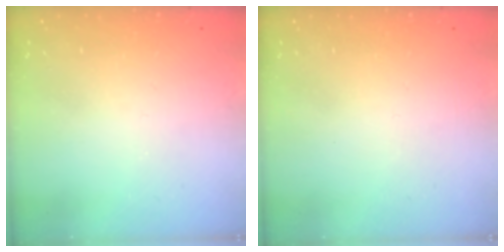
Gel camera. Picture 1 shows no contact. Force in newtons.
{"total": 1.6, "press": 1.6, "slide": 0.1}